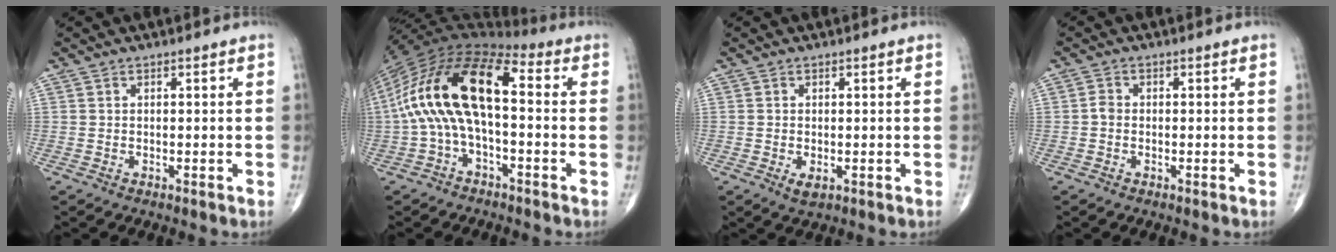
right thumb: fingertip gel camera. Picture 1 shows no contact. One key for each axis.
{"total": 18.7, "fx": 0.0, "fy": 8.5, "fz": 16.7, "tx": -0.315, "ty": 0.050, "tz": -0.011}
{"total": 1.9, "fx": -0.4, "fy": 1.0, "fz": 1.5, "tx": -0.024, "ty": -0.001, "tz": -0.004}
{"total": 1.4, "fx": -0.3, "fy": 1.1, "fz": 0.8, "tx": -0.011, "ty": 0.003, "tz": -0.010}